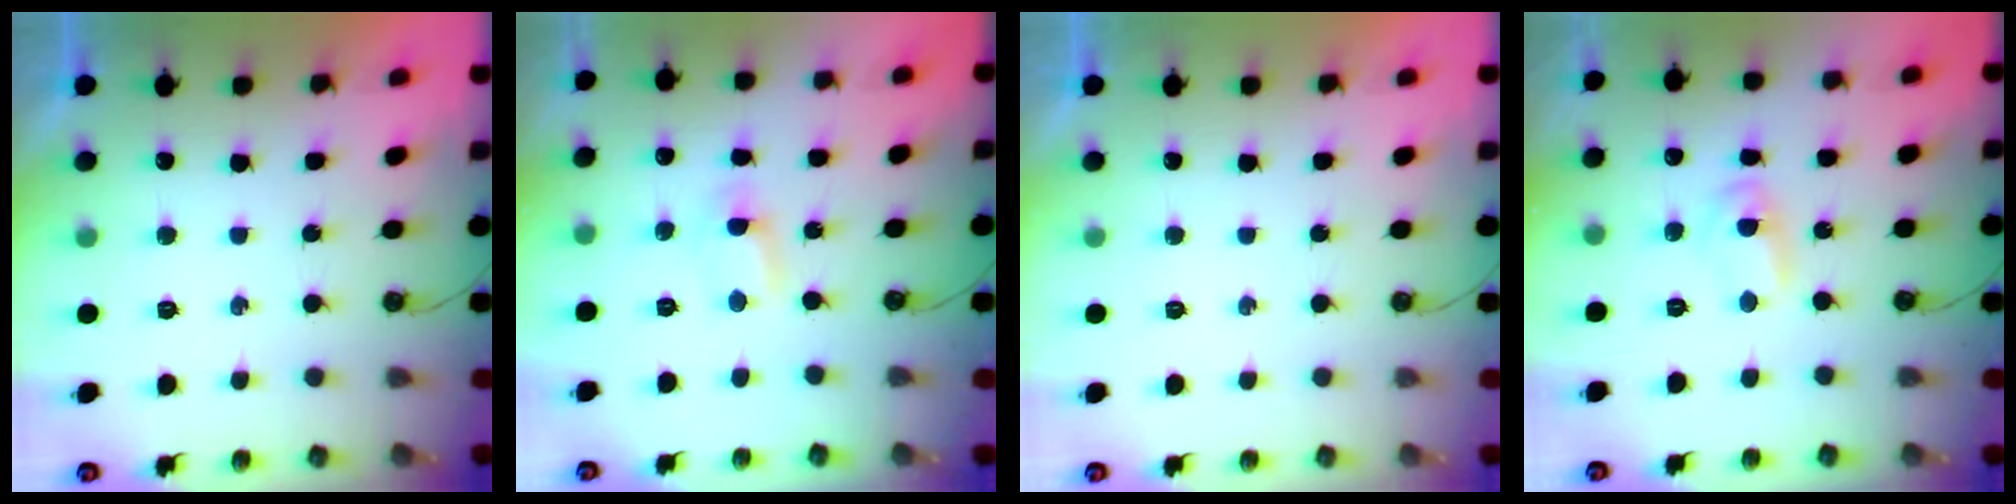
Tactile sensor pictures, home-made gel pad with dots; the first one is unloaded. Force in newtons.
{"total": 1.6, "press": 1.1, "slide": 1.1}
{"total": 0.0}
{"total": 2.9, "press": 2.9, "slide": 0.2}